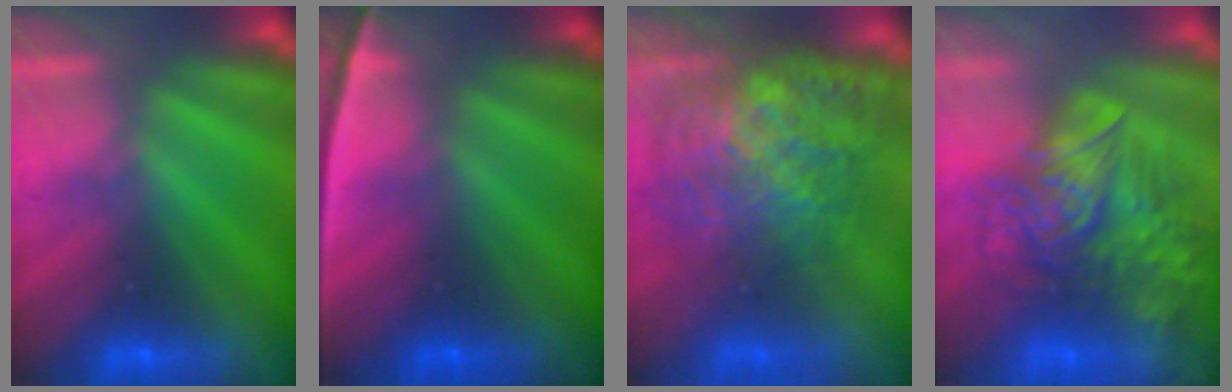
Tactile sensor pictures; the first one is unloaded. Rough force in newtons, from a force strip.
{"total": 2.4}
{"total": 8.7}
{"total": 8.5}